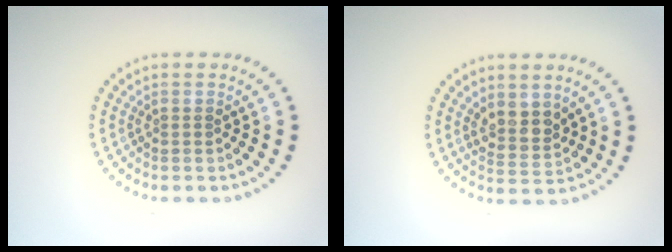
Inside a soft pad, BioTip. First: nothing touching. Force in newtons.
{"total": 2.4, "press": 2.1, "slide": 1.1}